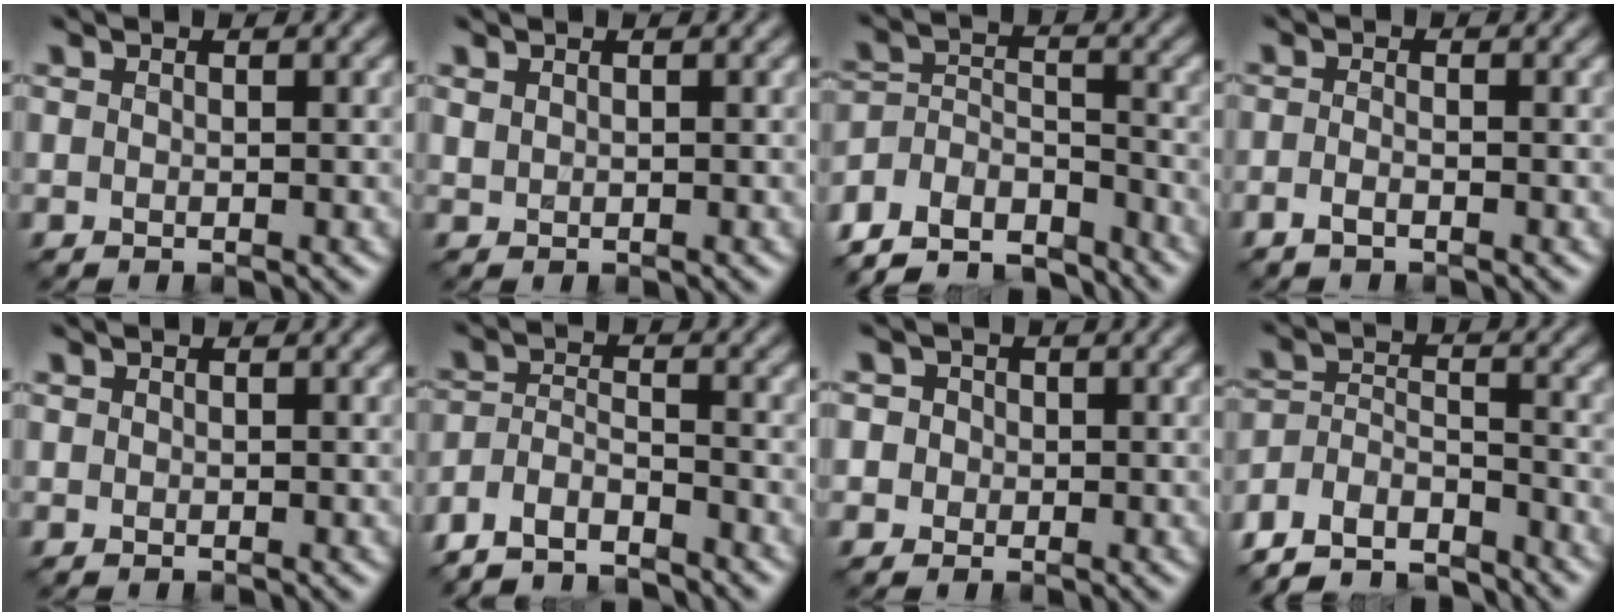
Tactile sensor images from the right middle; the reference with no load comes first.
{"total": 0.5, "force": [0.5, 0.1, 0.2], "torque": [-0.010, 0.000, 0.013]}
{"total": 8.7, "force": [-7.5, 3.5, 2.8], "torque": [-0.058, 0.009, -0.139]}
{"total": 1.2, "force": [-0.8, 0.2, 0.9], "torque": [-0.026, 0.000, -0.020]}
{"total": 0.0}
{"total": 4.6, "force": [-4.3, 0.9, 1.3], "torque": [-0.028, -0.002, -0.090]}
{"total": 3.5, "force": [0.9, 3.2, 1.2], "torque": [-0.004, 0.028, -0.010]}
{"total": 7.1, "force": [-6.3, 2.4, 2.2], "torque": [-0.049, -0.001, -0.125]}